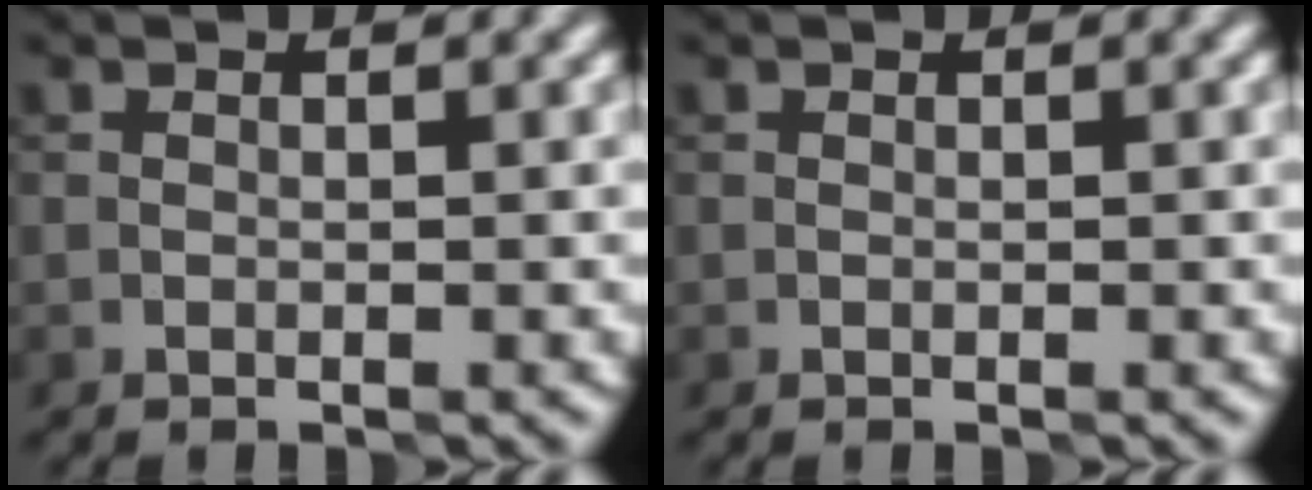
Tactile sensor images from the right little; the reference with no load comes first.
{"total": 0.0}